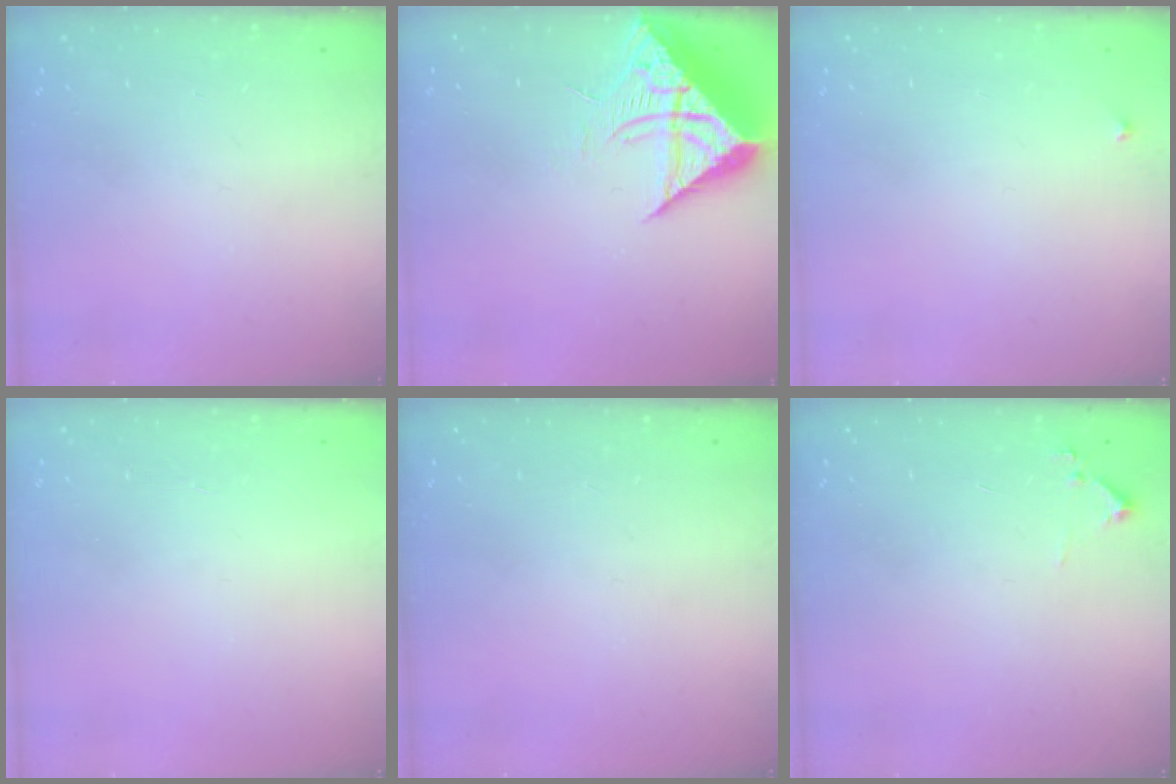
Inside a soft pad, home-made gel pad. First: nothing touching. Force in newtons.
{"total": 11.8, "press": 11.7, "slide": 1.2}
{"total": 3.3, "press": 3.3, "slide": 0.5}
{"total": 1.6, "press": 1.5, "slide": 0.1}
{"total": 0.0}
{"total": 5.7, "press": 5.7, "slide": 0.6}